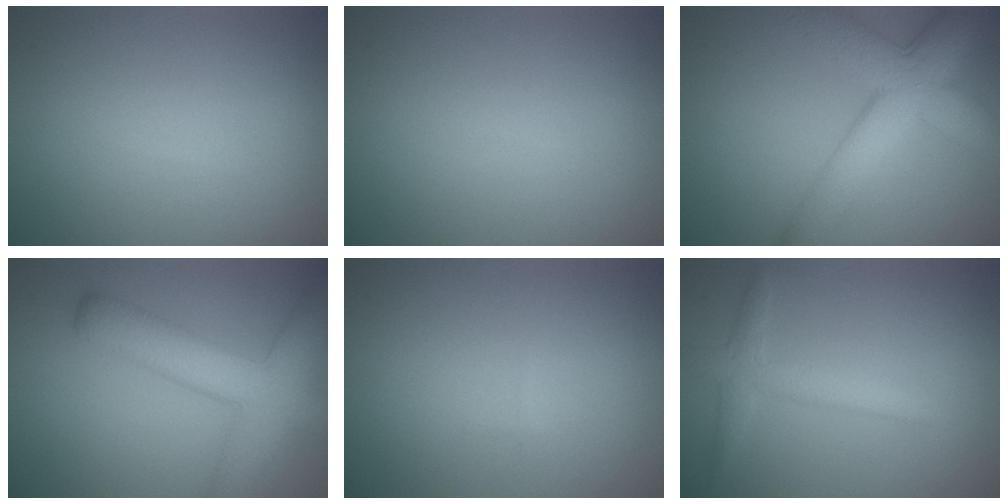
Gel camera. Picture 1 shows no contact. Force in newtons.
{"total": 0.0}
{"total": 8.0, "press": 8.0, "slide": 0.2}
{"total": 7.5, "press": 7.5, "slide": 0.3}
{"total": 0.0}
{"total": 2.3, "press": 2.3, "slide": 0.0}